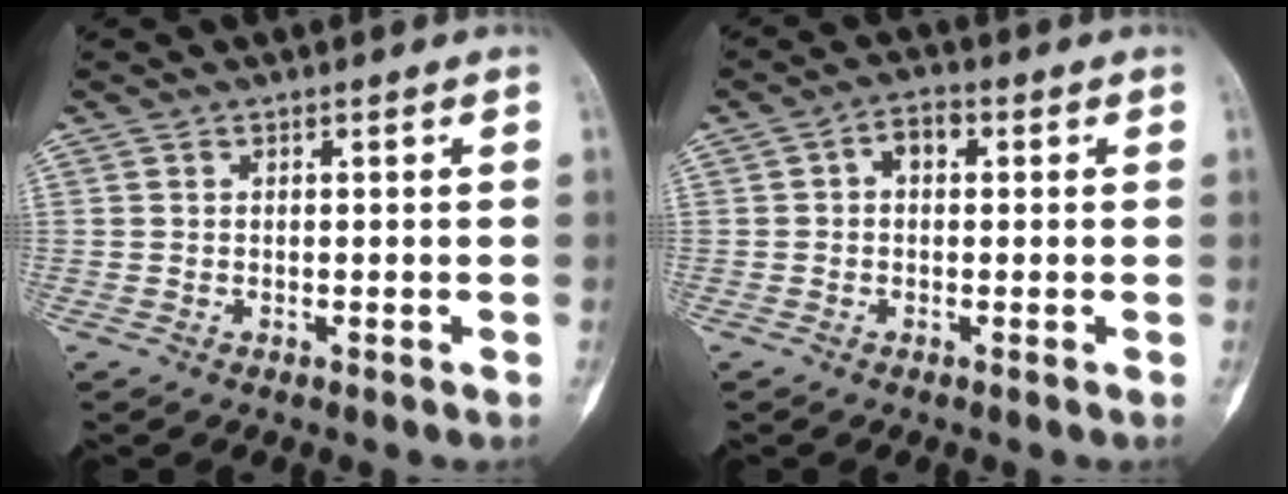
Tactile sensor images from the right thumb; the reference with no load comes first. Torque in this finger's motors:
{"motor_torque": [0.13, 0.08, -0.01, 0.00, 0.00]}